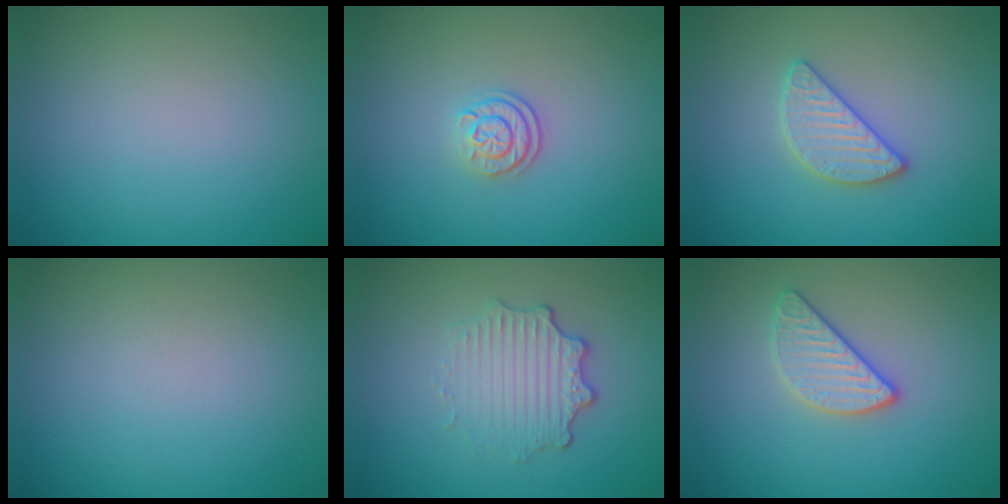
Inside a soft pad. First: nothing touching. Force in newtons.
{"total": 2.2, "press": 1.8, "slide": 1.3}
{"total": 2.8, "press": 2.7, "slide": 0.5}
{"total": 0.0}
{"total": 3.4, "press": 2.7, "slide": 2.0}
{"total": 2.6, "press": 2.5, "slide": 0.8}